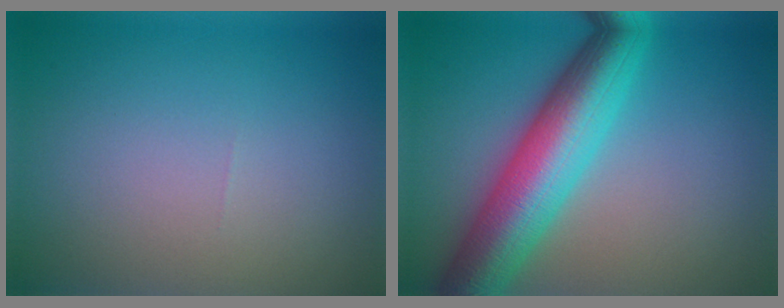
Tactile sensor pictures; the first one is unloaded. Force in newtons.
{"total": 9.5, "press": 9.5, "slide": 0.3}